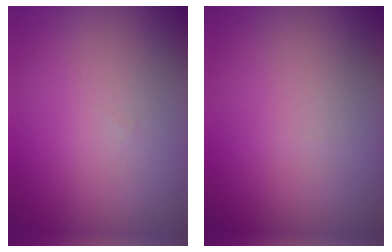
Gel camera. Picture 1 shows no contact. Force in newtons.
{"total": 0.0}